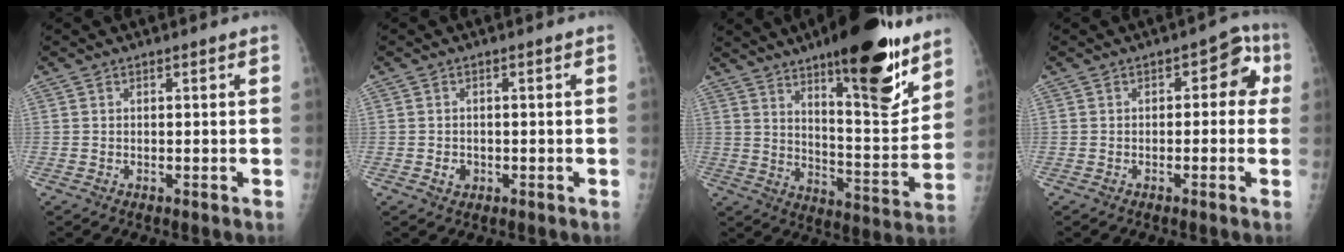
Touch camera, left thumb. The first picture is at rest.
{"total": 1.7, "force": [-0.6, 1.5, 0.5], "torque": [-0.001, 0.003, -0.006]}
{"total": 22.5, "force": [14.3, 6.0, 16.4], "torque": [-0.202, -0.081, 0.218]}
{"total": 5.5, "force": [0.2, 3.6, 4.2], "torque": [-0.011, 0.024, -0.010]}